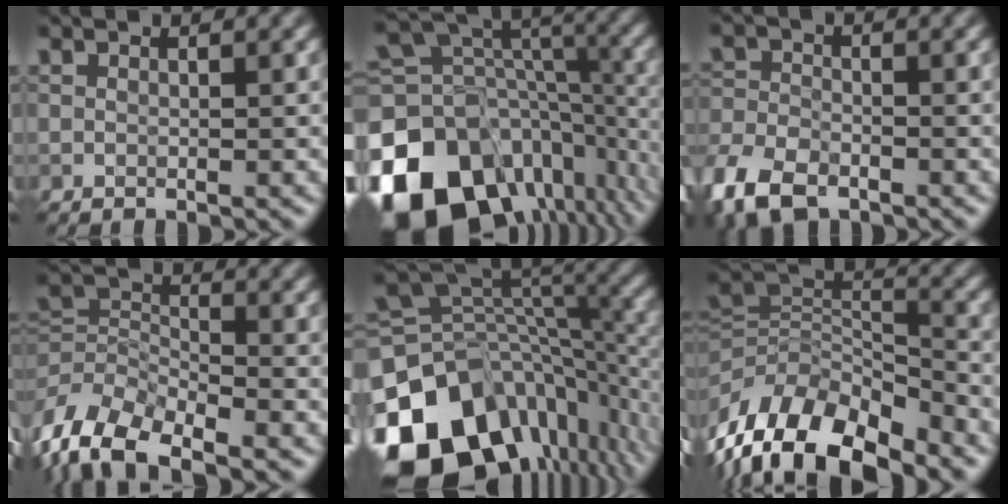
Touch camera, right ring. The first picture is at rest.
{"total": 16.0, "force": [-7.5, 11.2, 8.6], "torque": [-0.201, -0.016, -0.119]}
{"total": 6.8, "force": [-4.7, 3.5, 3.6], "torque": [-0.085, -0.018, -0.099]}
{"total": 7.5, "force": [-4.9, 3.6, 4.3], "torque": [-0.084, -0.007, -0.102]}
{"total": 16.7, "force": [-7.2, 10.9, 10.4], "torque": [-0.223, -0.021, -0.112]}
{"total": 12.1, "force": [-7.7, 5.9, 7.3], "torque": [-0.138, 0.002, -0.135]}